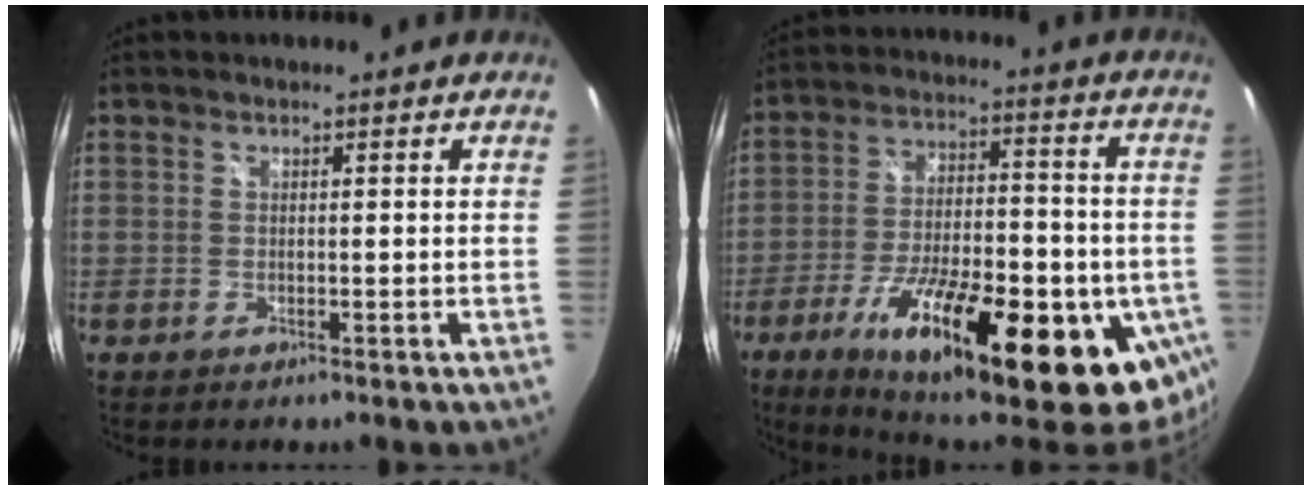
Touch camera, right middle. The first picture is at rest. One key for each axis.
{"total": 28.5, "fx": -13.9, "fy": 8.7, "fz": 23.3, "tx": -0.361, "ty": -0.039, "tz": -0.207}